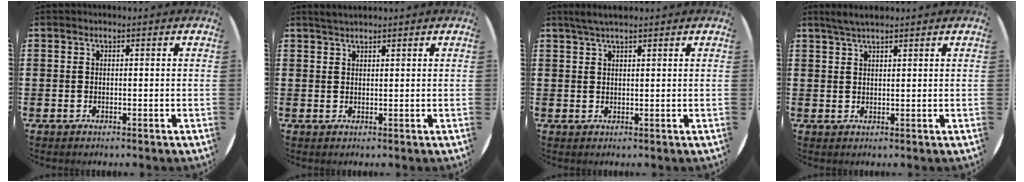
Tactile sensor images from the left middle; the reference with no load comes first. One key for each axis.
{"total": 1.3, "fx": 1.3, "fy": 0.1, "fz": 0.2, "tx": -0.005, "ty": 0.002, "tz": 0.025}
{"total": 2.3, "fx": 1.9, "fy": 0.3, "fz": 1.2, "tx": -0.026, "ty": 0.004, "tz": 0.034}
{"total": 2.5, "fx": 2.2, "fy": 0.3, "fz": 1.2, "tx": -0.025, "ty": 0.004, "tz": 0.040}